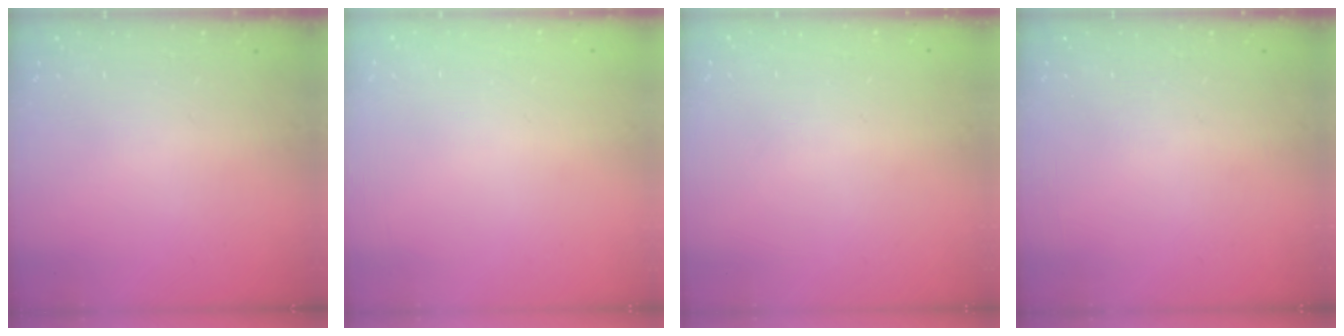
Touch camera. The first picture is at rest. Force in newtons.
{"total": 0.0}
{"total": 0.0}
{"total": 0.0}